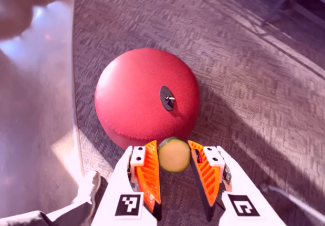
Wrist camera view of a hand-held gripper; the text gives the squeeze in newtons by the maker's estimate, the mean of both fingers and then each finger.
{"total": 6.2, "left": 5.9, "right": 6.5}